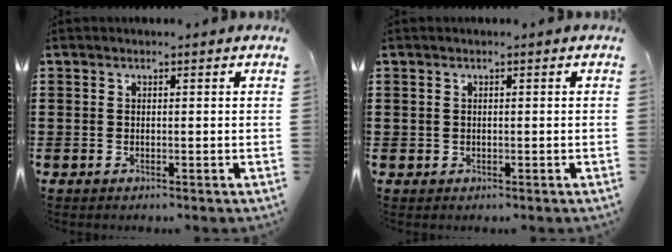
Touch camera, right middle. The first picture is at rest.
{"total": 0.5, "force": [0.0, 0.5, 0.0], "torque": [-0.001, 0.006, -0.001]}